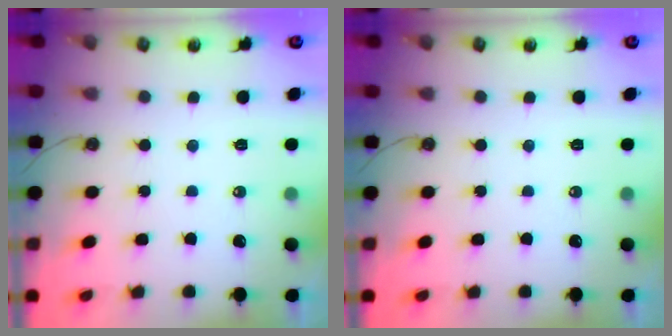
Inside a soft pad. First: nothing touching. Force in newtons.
{"total": 0.0}